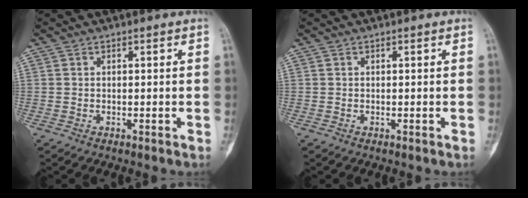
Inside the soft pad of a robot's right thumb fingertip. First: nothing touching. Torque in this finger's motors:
{"motor_torque": [0.00, 0.01, 0.07, 0.03, 0.01]}